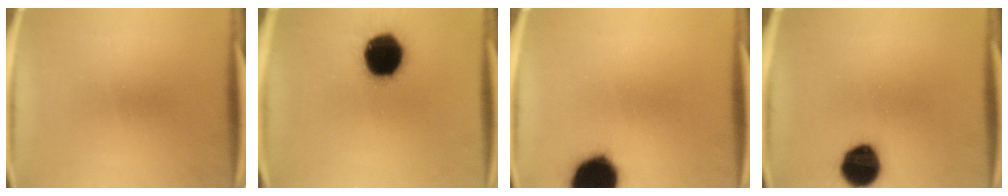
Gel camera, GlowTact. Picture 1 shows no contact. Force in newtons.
{"total": 18.3}
{"total": 17.8}
{"total": 11.6}